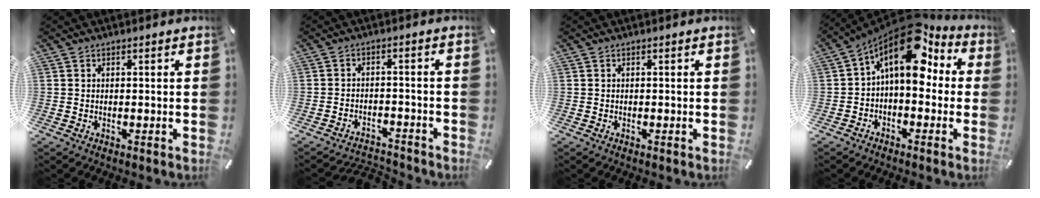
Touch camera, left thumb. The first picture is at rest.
{"total": 3.4, "force": [-3.0, 1.4, 0.7], "torque": [-0.013, 0.014, -0.060]}
{"total": 0.0}
{"total": 15.0, "force": [7.2, 7.9, 10.6], "torque": [-0.176, -0.050, 0.123]}